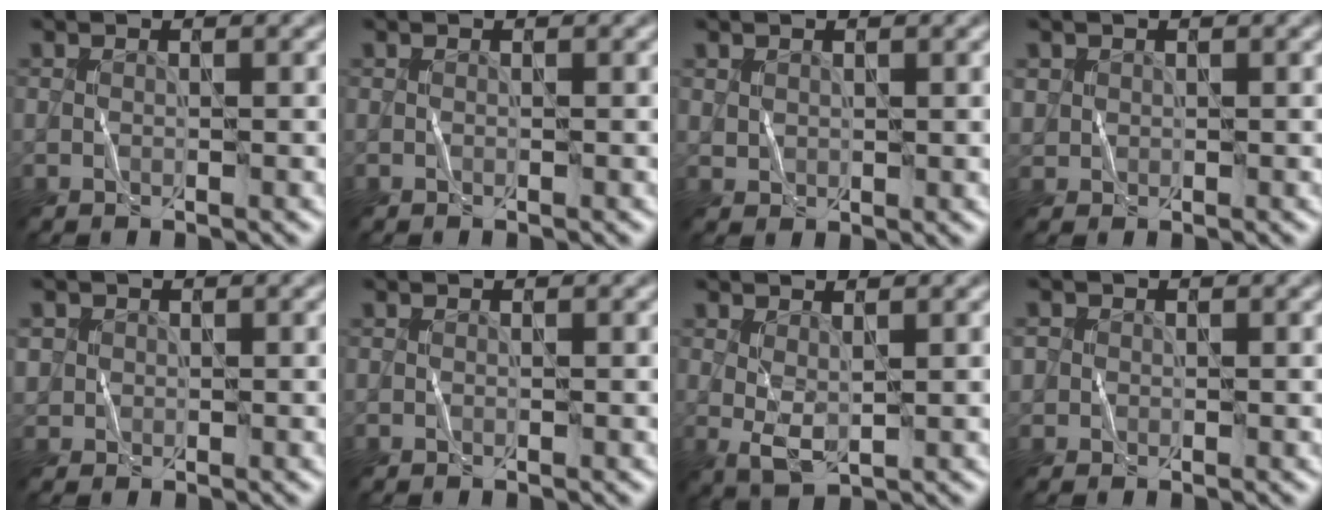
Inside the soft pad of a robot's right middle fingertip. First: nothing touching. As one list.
[{"total": 0.0}, {"total": 1.0, "force": [0.7, 0.8, 0.1], "torque": [-0.008, 0.000, 0.017]}, {"total": 1.1, "force": [0.6, 0.8, -0.3], "torque": [0.005, 0.002, 0.007]}, {"total": 1.3, "force": [0.4, 1.2, -0.2], "torque": [0.001, 0.003, 0.003]}, {"total": 0.0}, {"total": 1.5, "force": [0.7, 0.6, 1.2], "torque": [-0.032, -0.004, 0.017]}, {"total": 1.1, "force": [0.3, 1.1, 0.0], "torque": [0.004, 0.000, -0.004]}]